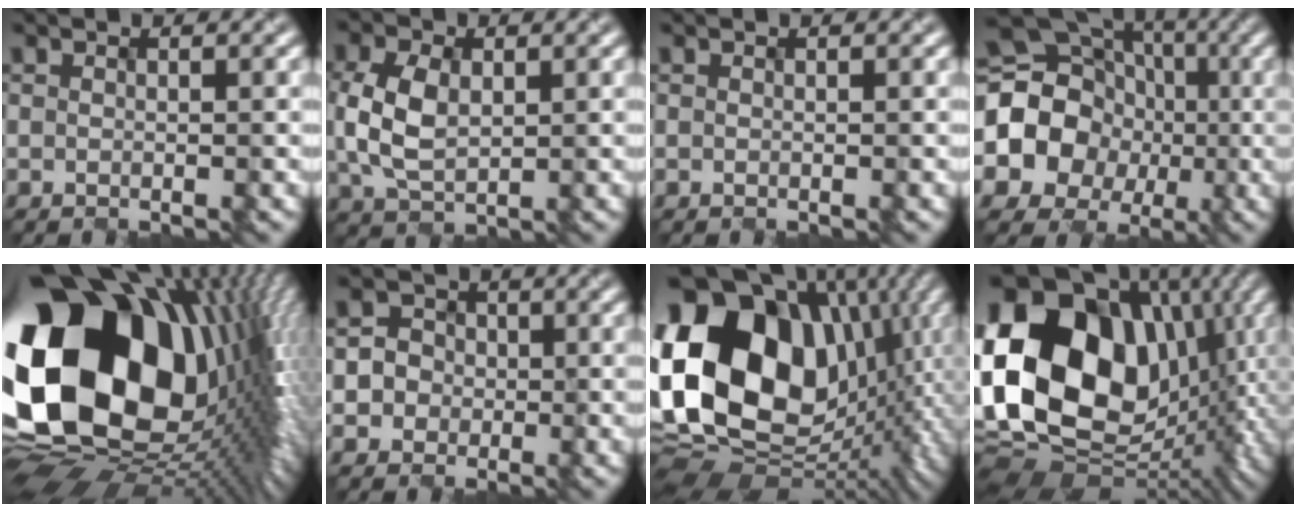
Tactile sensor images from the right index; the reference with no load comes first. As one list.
[{"total": 4.7, "force": [-0.1, 3.3, 3.4], "torque": [-0.084, 0.004, 0.004]}, {"total": 0.0}, {"total": 13.6, "force": [-1.0, 12.2, 5.8], "torque": [-0.129, 0.002, -0.042]}, {"total": 22.3, "force": [2.2, 15.3, 16.1], "torque": [-0.334, -0.058, 0.063]}, {"total": 3.5, "force": [-0.5, 3.4, 0.5], "torque": [0.005, 0.009, -0.017]}, {"total": 19.9, "force": [2.8, 14.7, 13.1], "torque": [-0.273, 0.015, 0.059]}, {"total": 19.4, "force": [2.7, 14.7, 12.5], "torque": [-0.254, 0.013, 0.057]}]